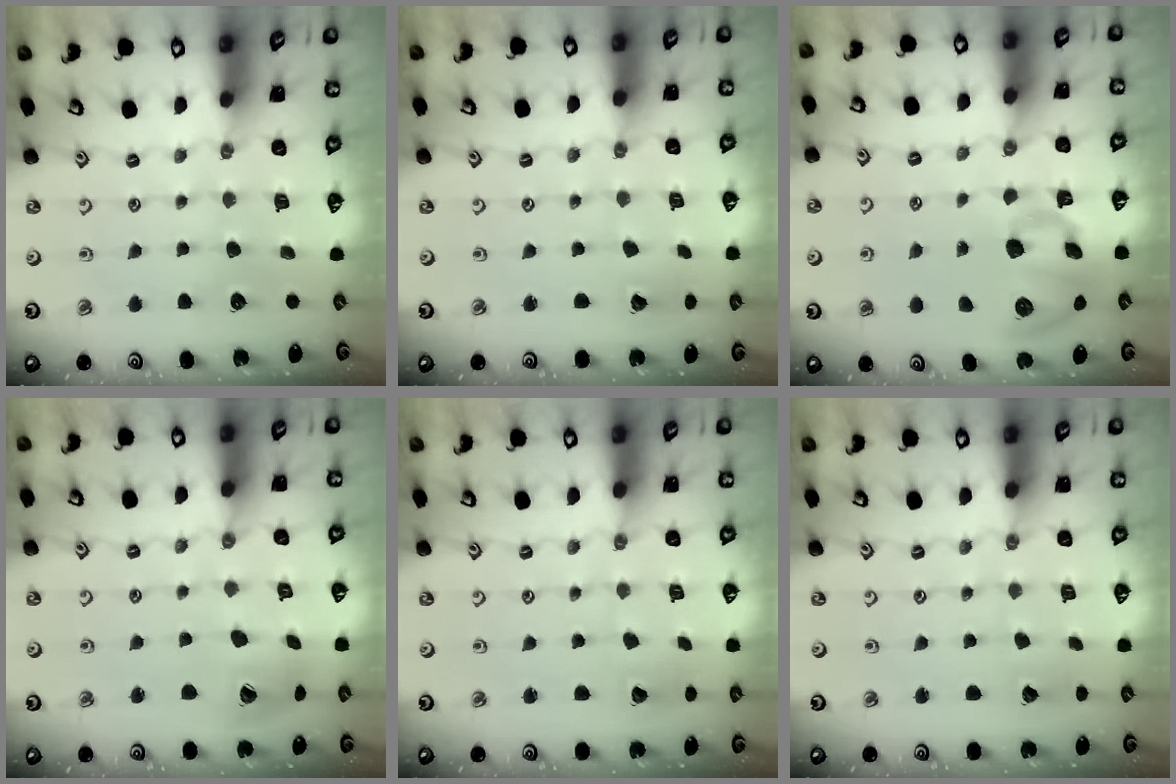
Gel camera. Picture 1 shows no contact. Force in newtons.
{"total": 2.8, "press": 2.8, "slide": 0.3}
{"total": 12.3, "press": 12.1, "slide": 1.8}
{"total": 11.2, "press": 11.1, "slide": 1.5}
{"total": 2.9, "press": 2.9, "slide": 0.3}
{"total": 2.0, "press": 2.0, "slide": 0.1}